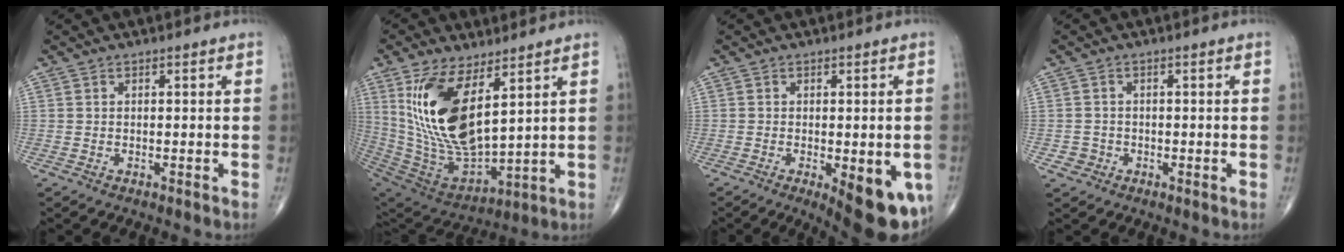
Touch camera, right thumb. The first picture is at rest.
{"total": 19.8, "force": [7.1, 8.6, 16.4], "torque": [-0.316, -0.038, 0.156]}
{"total": 12.3, "force": [-4.3, 4.5, 10.6], "torque": [-0.112, -0.010, -0.045]}
{"total": 1.9, "force": [-0.7, 1.7, 0.0], "torque": [0.010, 0.008, -0.014]}